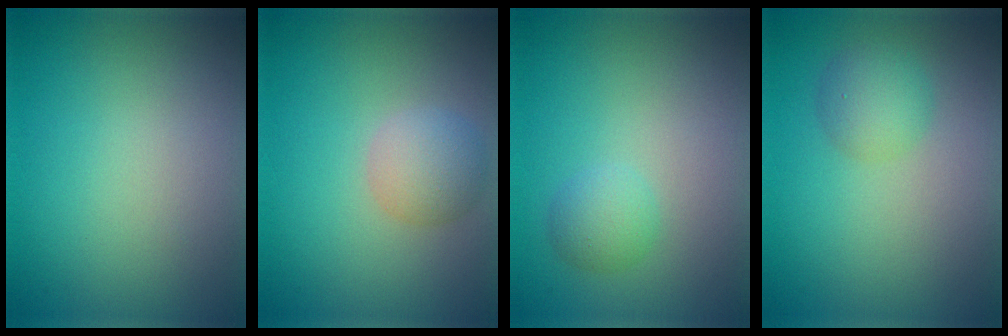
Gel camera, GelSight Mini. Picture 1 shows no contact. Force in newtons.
{"total": 2.8, "press": 2.8, "slide": 0.2}
{"total": 1.8, "press": 1.8, "slide": 0.0}
{"total": 2.6, "press": 2.6, "slide": 0.0}